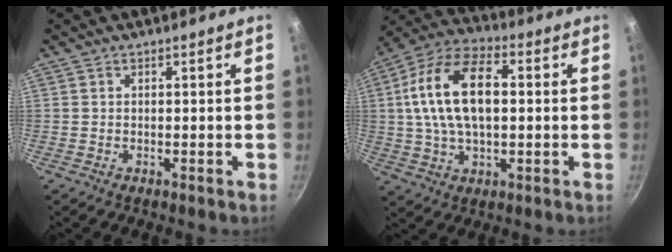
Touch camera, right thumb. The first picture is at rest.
{"total": 17.3, "force": [2.0, 9.5, 14.3], "torque": [-0.252, 0.024, 0.025]}